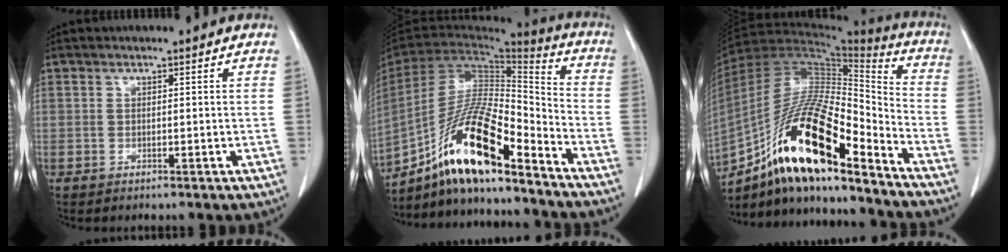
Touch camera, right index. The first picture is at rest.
{"total": 18.4, "force": [-13.0, 2.7, 12.7], "torque": [-0.253, -0.001, -0.237]}
{"total": 22.2, "force": [-14.1, 4.4, 16.6], "torque": [-0.312, -0.006, -0.250]}